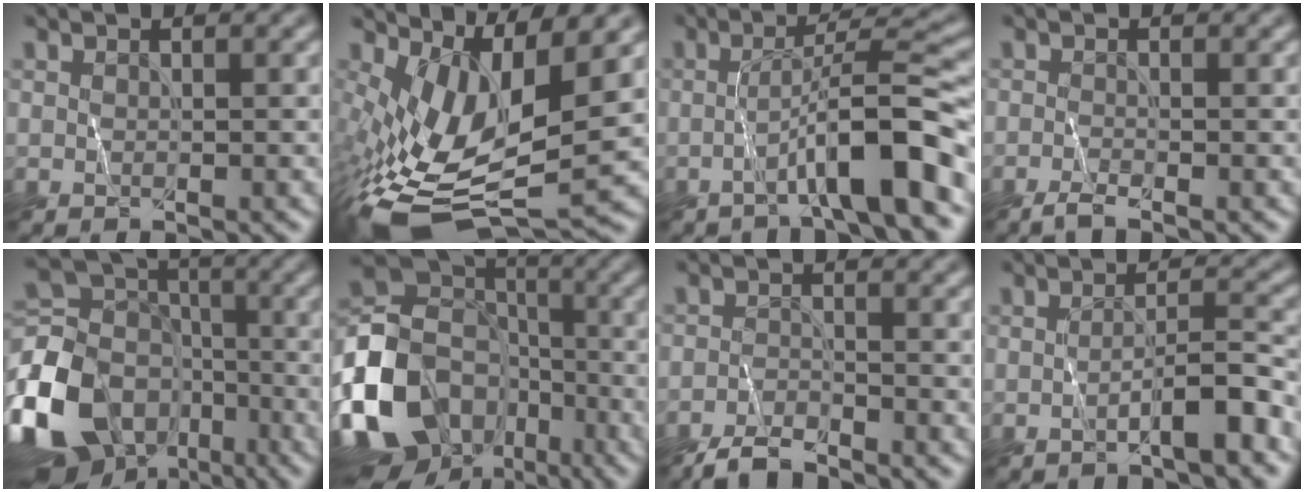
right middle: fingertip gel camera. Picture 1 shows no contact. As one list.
[{"total": 12.4, "force": [-0.3, 5.2, 11.2], "torque": [-0.236, -0.026, 0.008]}, {"total": 7.0, "force": [-2.8, 0.7, 6.4], "torque": [-0.099, 0.023, -0.047]}, {"total": 1.6, "force": [-1.2, 0.2, 1.0], "torque": [-0.018, -0.003, -0.028]}, {"total": 15.8, "force": [-6.7, 11.6, 8.4], "torque": [-0.224, -0.008, -0.138]}, {"total": 18.0, "force": [-7.8, 14.2, 7.8], "torque": [-0.215, -0.018, -0.141]}, {"total": 2.8, "force": [-2.5, 0.7, 1.1], "torque": [-0.024, -0.001, -0.053]}, {"total": 3.2, "force": [-1.6, 0.4, 2.7], "torque": [-0.044, 0.012, -0.031]}]